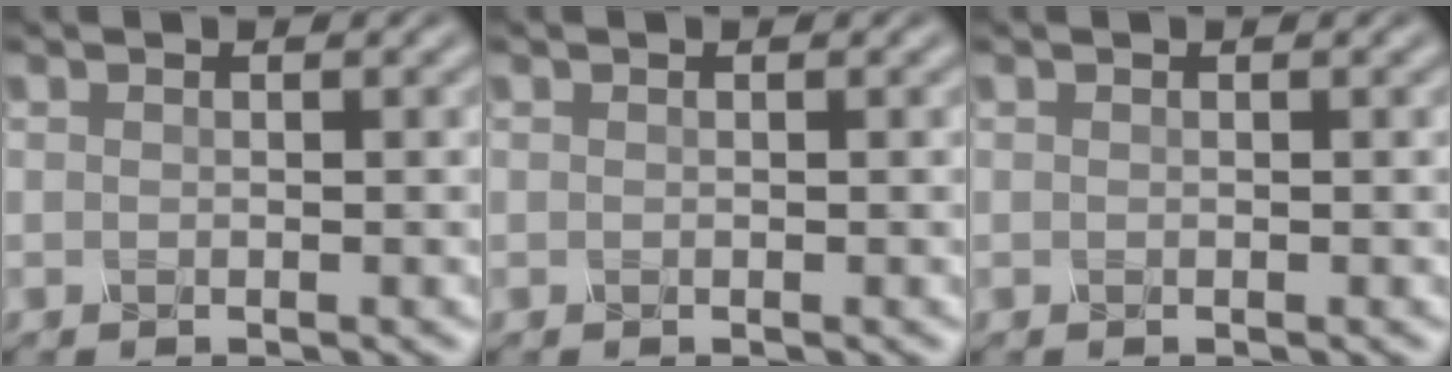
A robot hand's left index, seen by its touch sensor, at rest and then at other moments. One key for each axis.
{"total": 0.0}
{"total": 0.0}